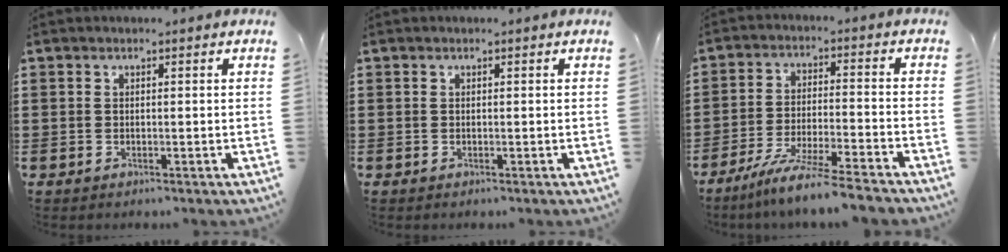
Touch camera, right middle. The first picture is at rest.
{"total": 0.0}
{"total": 7.9, "force": [-7.0, -0.8, 3.6], "torque": [-0.074, -0.013, -0.137]}